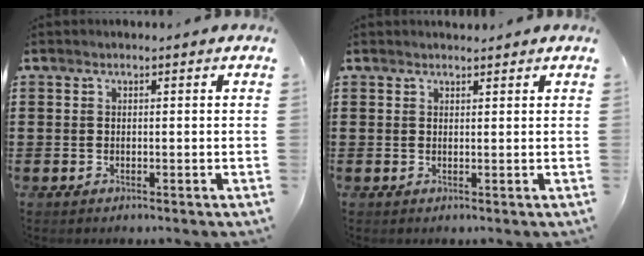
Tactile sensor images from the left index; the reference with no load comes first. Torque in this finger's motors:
{"motor_torque": [-0.25, -0.25, -0.04, -0.03]}